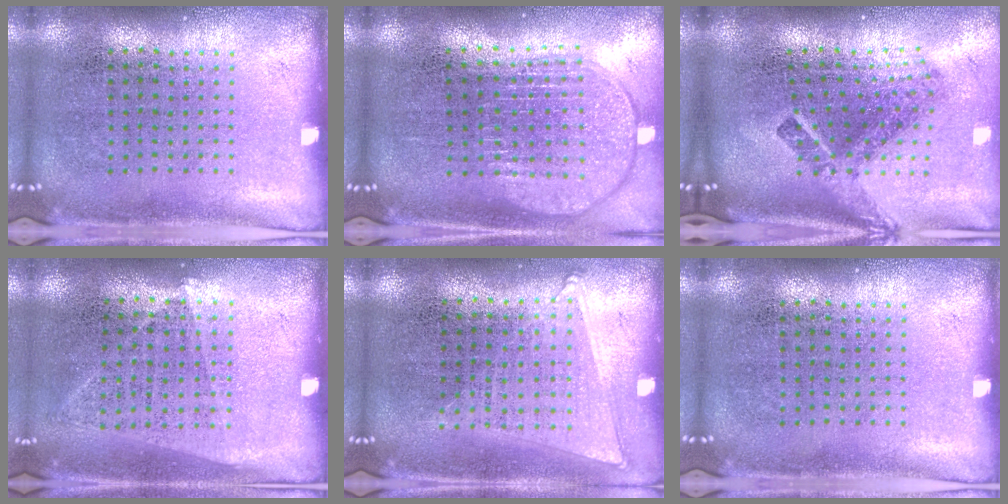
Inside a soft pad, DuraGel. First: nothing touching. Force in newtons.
{"total": 1.9, "press": 1.6, "slide": 1.0}
{"total": 2.7, "press": 1.7, "slide": 2.1}
{"total": 1.0, "press": 0.9, "slide": 0.4}
{"total": 1.0, "press": 0.9, "slide": 0.5}
{"total": 0.0}